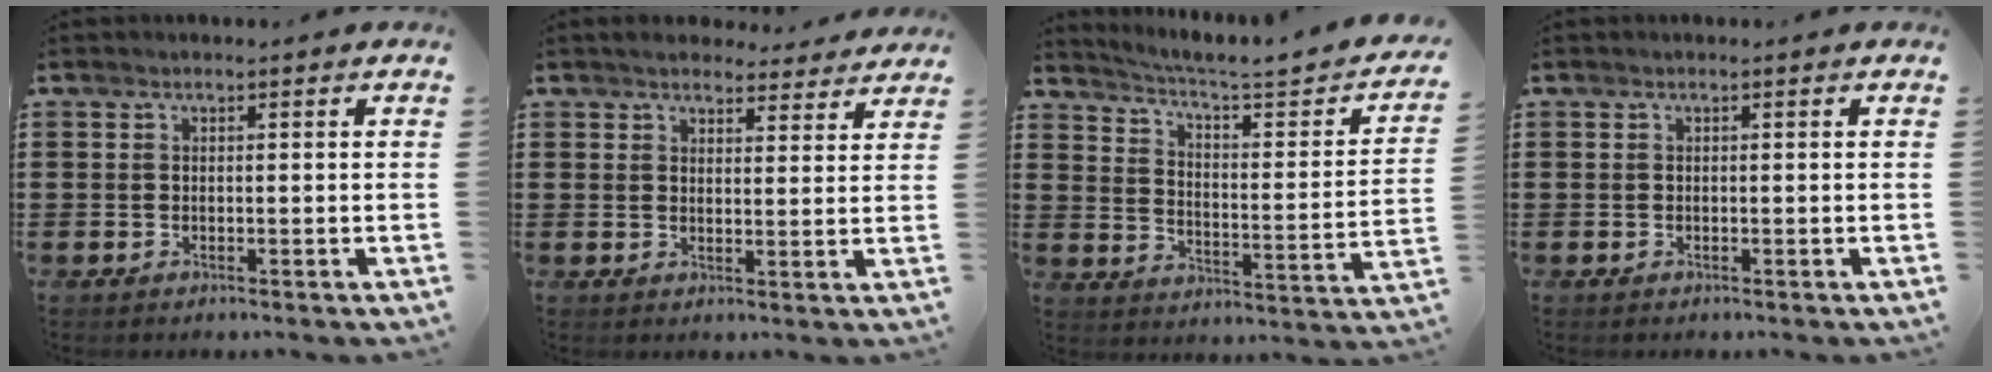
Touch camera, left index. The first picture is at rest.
{"total": 3.7, "force": [3.6, 0.6, 0.7], "torque": [-0.026, -0.012, 0.066]}
{"total": 3.4, "force": [2.6, 0.0, 2.3], "torque": [-0.062, -0.028, 0.030]}
{"total": 0.0}